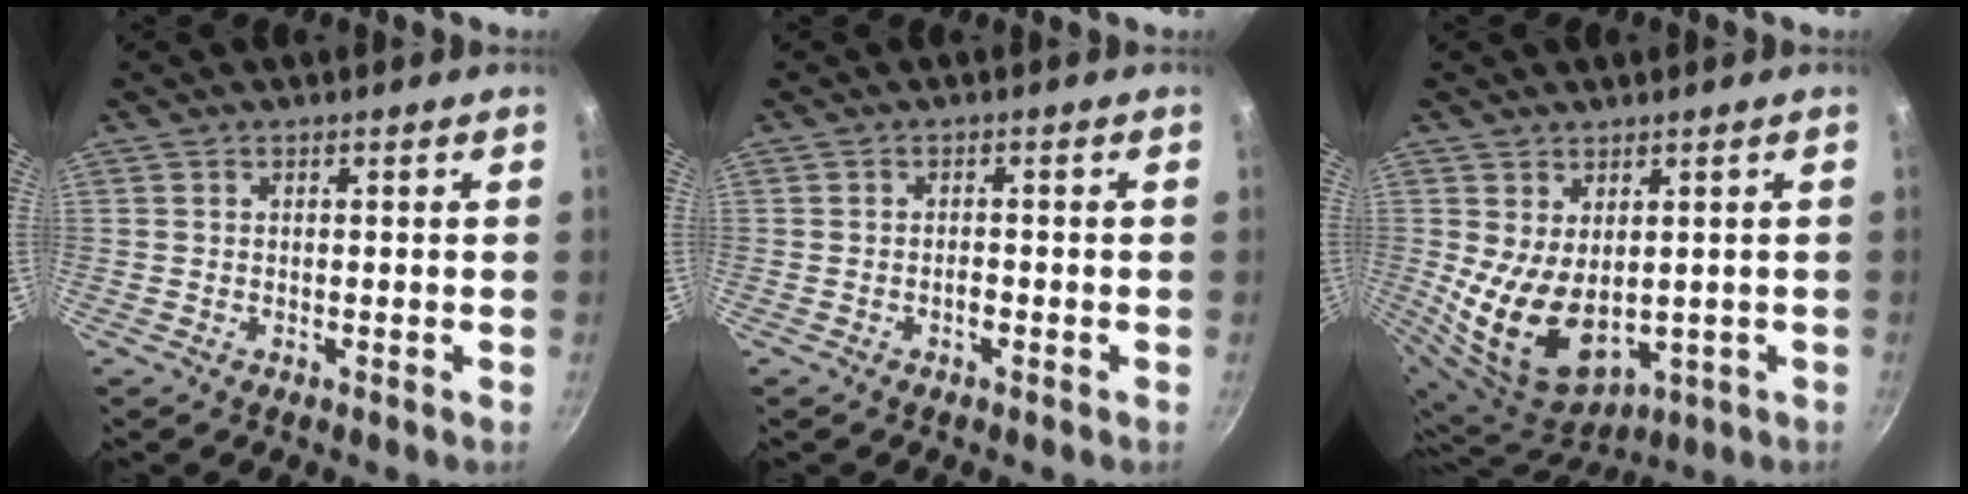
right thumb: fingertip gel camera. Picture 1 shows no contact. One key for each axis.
{"total": 1.4, "fx": -0.7, "fy": 0.8, "fz": 1.0, "tx": -0.013, "ty": 0.009, "tz": -0.011}
{"total": 13.6, "fx": 0.3, "fy": 8.6, "fz": 10.5, "tx": -0.175, "ty": -0.032, "tz": 0.035}